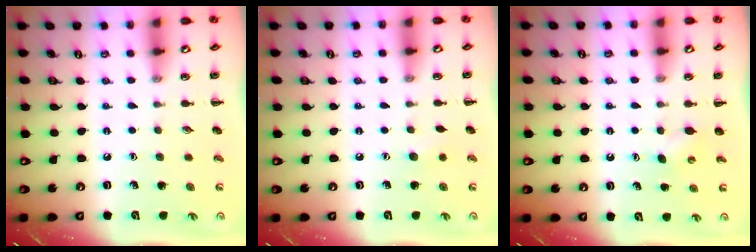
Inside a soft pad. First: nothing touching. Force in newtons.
{"total": 3.8, "press": 3.7, "slide": 0.9}
{"total": 2.9, "press": 2.9, "slide": 0.6}